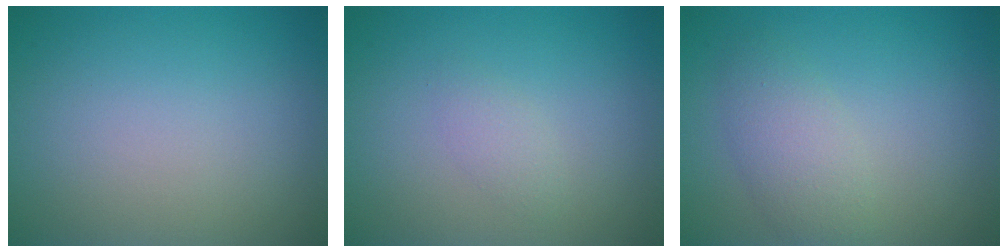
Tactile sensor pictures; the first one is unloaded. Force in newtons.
{"total": 1.2, "press": 1.2, "slide": 0.1}
{"total": 2.9, "press": 2.9, "slide": 0.1}